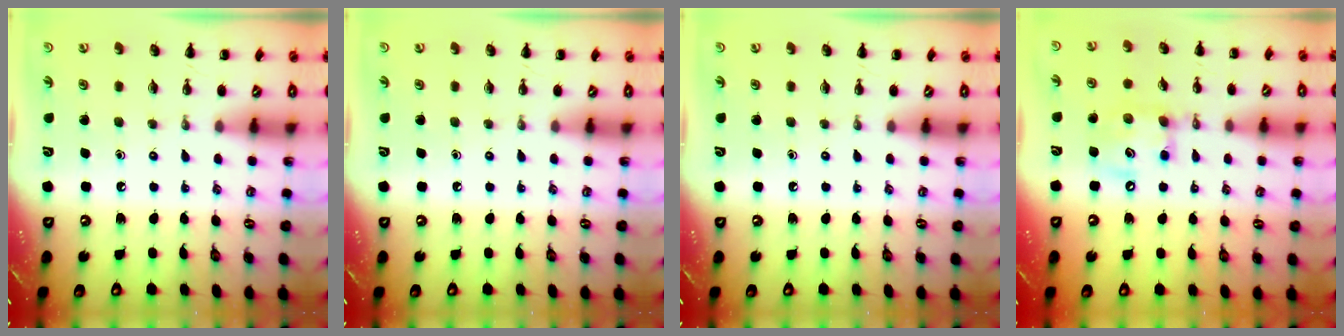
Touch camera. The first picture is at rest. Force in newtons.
{"total": 0.0}
{"total": 0.0}
{"total": 11.1, "press": 11.0, "slide": 1.3}